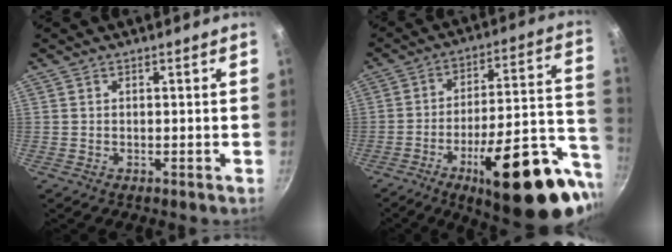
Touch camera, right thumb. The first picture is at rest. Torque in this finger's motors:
{"motor_torque": [1.03, 0.52, 2.00, -0.78, 0.12]}